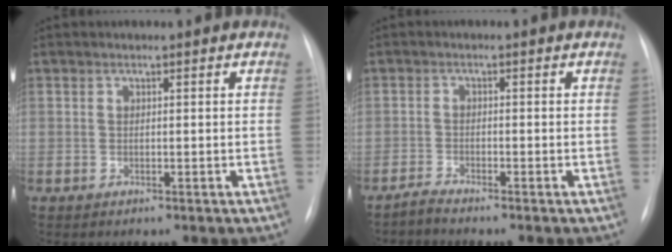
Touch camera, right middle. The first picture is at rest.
{"total": 1.6, "force": [-1.5, -0.4, 0.0], "torque": [-0.004, -0.008, -0.033]}